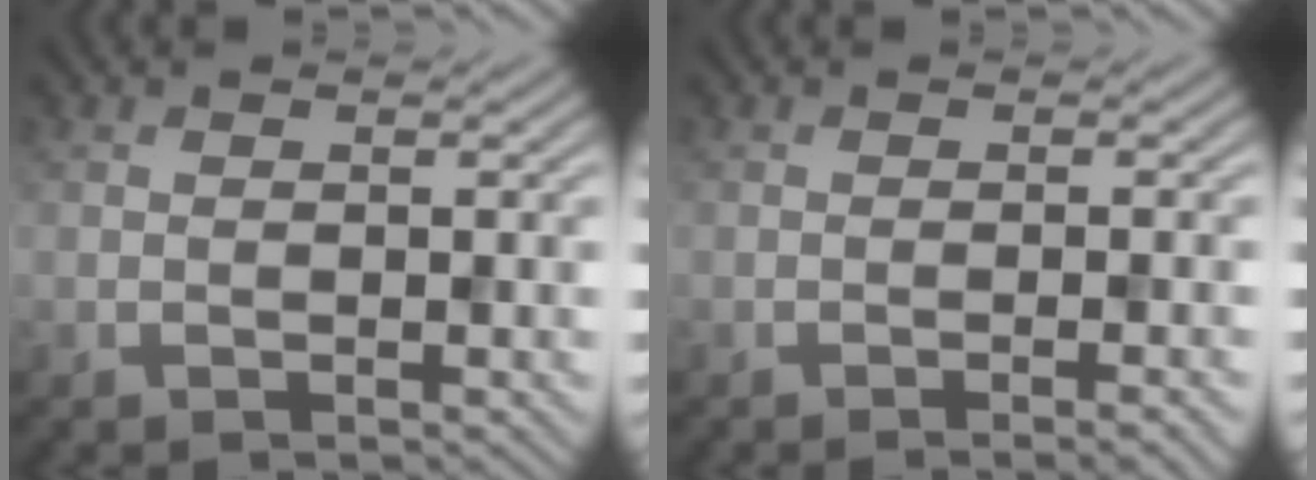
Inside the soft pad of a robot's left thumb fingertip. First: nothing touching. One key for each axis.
{"total": 1.9, "fx": -0.8, "fy": 0.4, "fz": 1.7, "tx": -0.017, "ty": 0.003, "tz": -0.017}